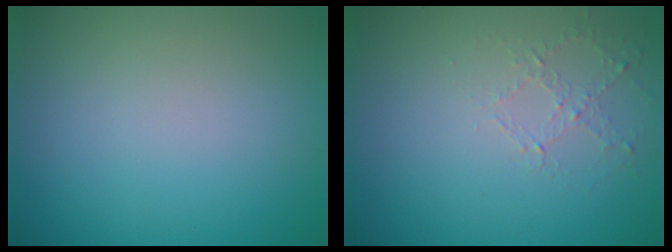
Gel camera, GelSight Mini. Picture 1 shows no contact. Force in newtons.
{"total": 1.0, "press": 0.4, "slide": 0.9}